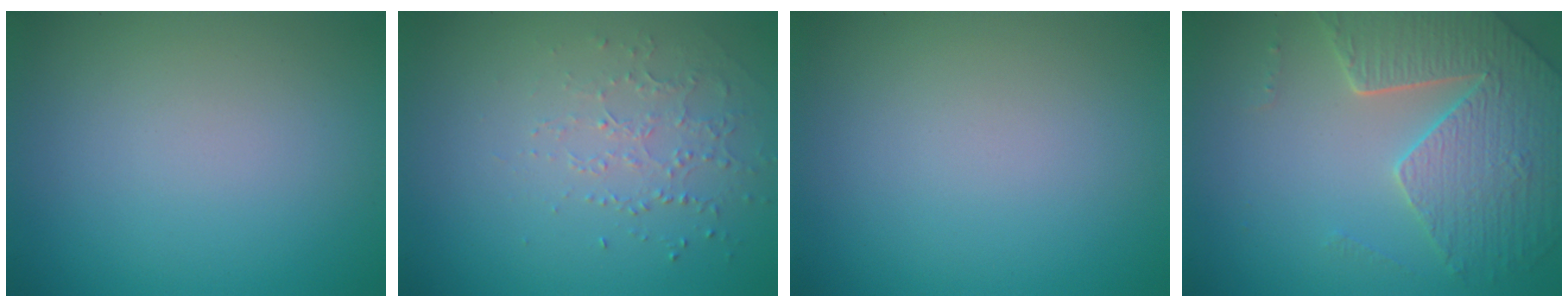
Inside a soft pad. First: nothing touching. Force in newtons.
{"total": 1.3, "press": 1.0, "slide": 0.8}
{"total": 0.0}
{"total": 5.2, "press": 4.6, "slide": 2.5}